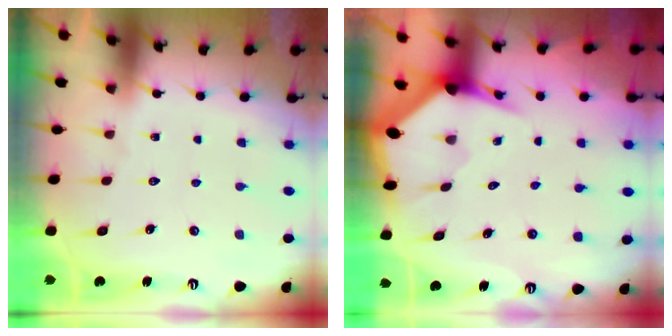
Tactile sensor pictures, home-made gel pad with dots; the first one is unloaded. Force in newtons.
{"total": 3.7, "press": 3.7, "slide": 0.2}